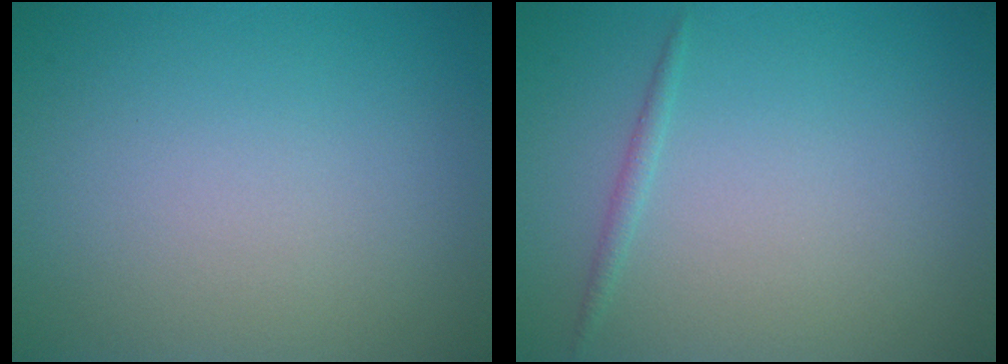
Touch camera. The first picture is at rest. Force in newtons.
{"total": 0.8, "press": 0.8, "slide": 0.1}